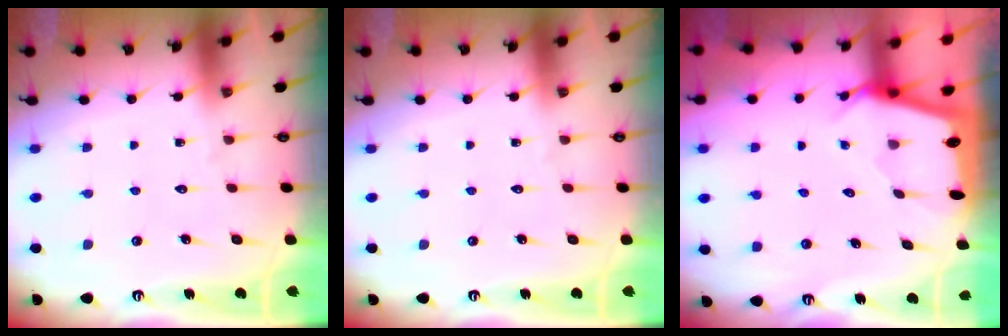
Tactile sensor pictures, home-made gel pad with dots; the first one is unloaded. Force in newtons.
{"total": 0.0}
{"total": 2.1, "press": 2.1, "slide": 0.1}